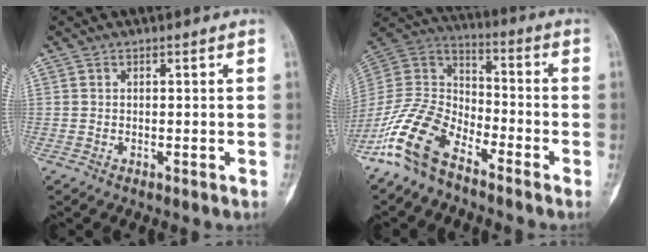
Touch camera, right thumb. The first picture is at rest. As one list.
[{"total": 13.8, "force": [-9.5, 6.6, 7.5], "torque": [-0.147, 0.065, -0.196]}]